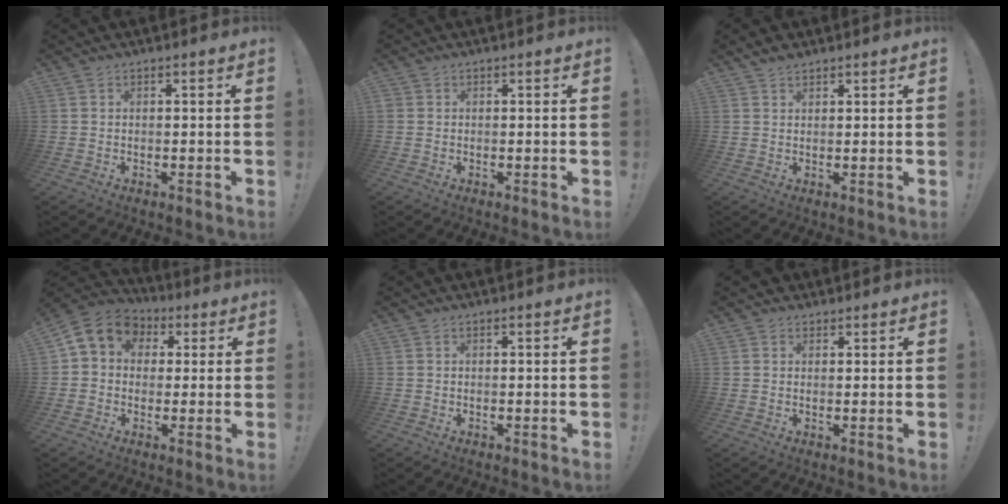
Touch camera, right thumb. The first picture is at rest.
{"total": 0.7, "force": [0.3, 0.6, 0.1], "torque": [-0.006, 0.004, 0.006]}
{"total": 2.3, "force": [1.9, 1.0, 0.9], "torque": [-0.010, -0.010, 0.034]}
{"total": 8.9, "force": [2.6, 7.4, 4.1], "torque": [-0.064, 0.000, 0.055]}
{"total": 0.0}
{"total": 1.9, "force": [1.3, 1.3, 0.3], "torque": [-0.001, -0.004, 0.023]}